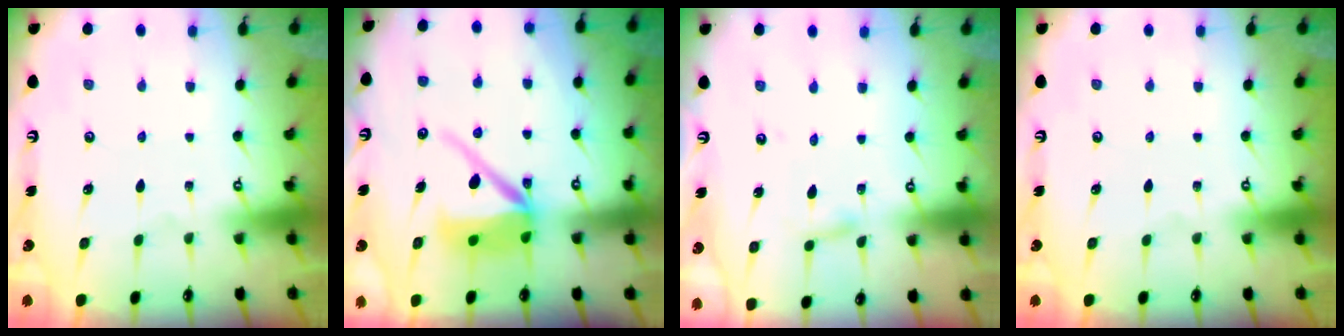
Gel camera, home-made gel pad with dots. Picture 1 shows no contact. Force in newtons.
{"total": 9.2, "press": 9.2, "slide": 0.9}
{"total": 2.8, "press": 2.7, "slide": 0.3}
{"total": 0.0}